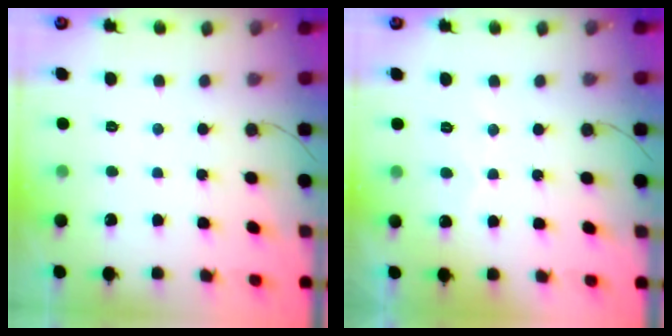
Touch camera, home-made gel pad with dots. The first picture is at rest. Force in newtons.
{"total": 2.8, "press": 2.8, "slide": 0.2}